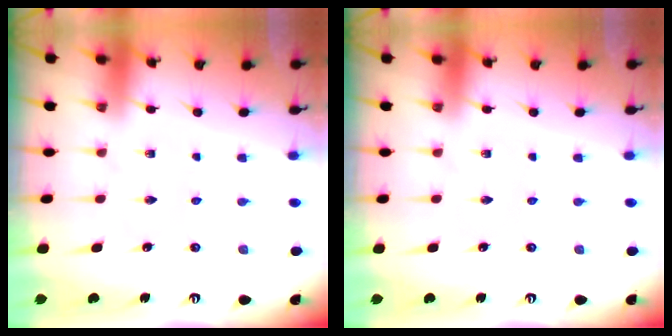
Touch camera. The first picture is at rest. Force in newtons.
{"total": 0.0}